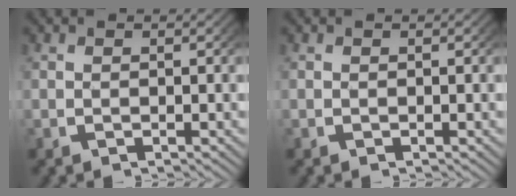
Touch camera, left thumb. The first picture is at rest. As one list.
[{"total": 0.0}]